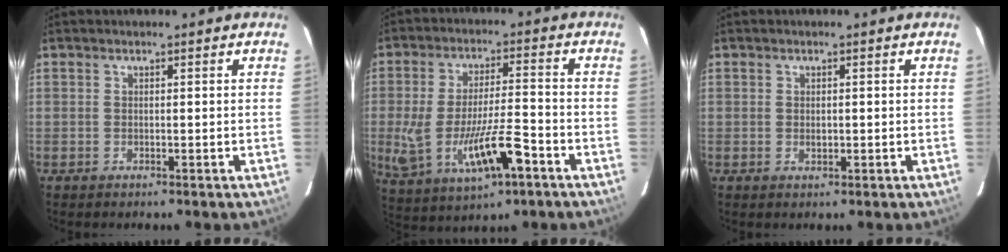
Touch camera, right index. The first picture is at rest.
{"total": 14.5, "force": [-5.2, 4.2, 12.9], "torque": [-0.260, -0.023, -0.073]}
{"total": 1.2, "force": [0.0, 0.9, 0.7], "torque": [-0.010, 0.000, 0.002]}